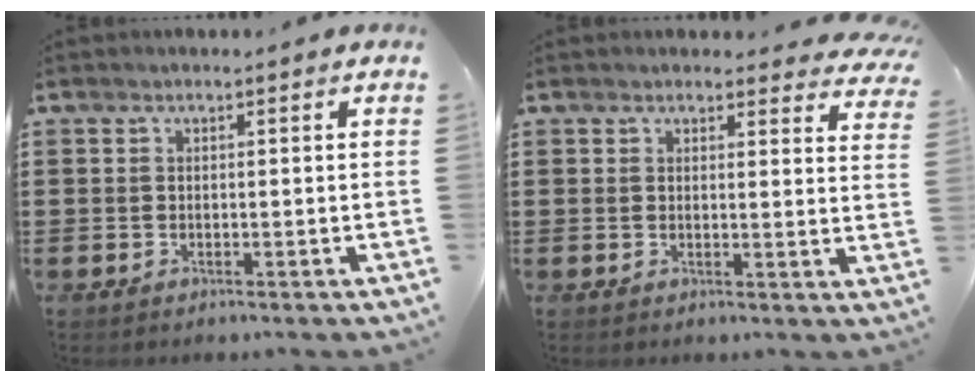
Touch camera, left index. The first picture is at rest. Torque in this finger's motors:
{"motor_torque": [0.70, 0.16, 0.18, 0.02]}